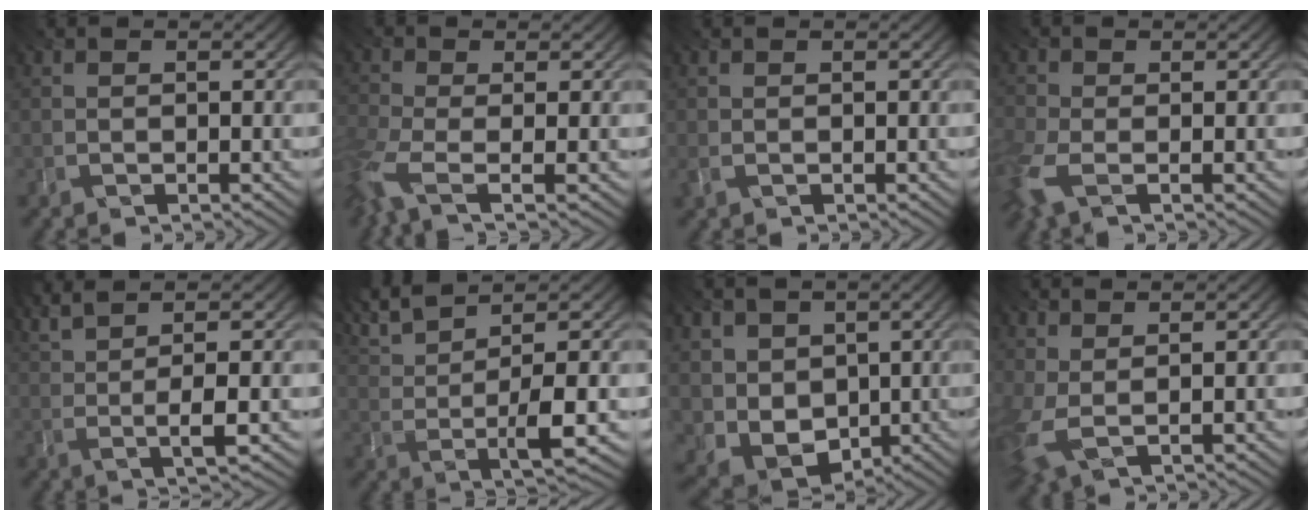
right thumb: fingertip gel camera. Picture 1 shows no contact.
{"total": 5.8, "force": [-2.9, 2.2, 4.6], "torque": [-0.114, -0.011, -0.073]}
{"total": 0.7, "force": [0.2, 0.2, 0.6], "torque": [-0.014, 0.006, 0.006]}
{"total": 4.9, "force": [-2.0, 2.8, 3.5], "torque": [-0.100, -0.011, -0.051]}
{"total": 6.3, "force": [2.5, 0.9, 5.7], "torque": [-0.104, 0.017, 0.039]}
{"total": 7.1, "force": [3.2, 1.5, 6.2], "torque": [-0.116, 0.009, 0.062]}
{"total": 7.8, "force": [1.3, 6.4, 4.2], "torque": [-0.121, -0.005, 0.023]}
{"total": 4.7, "force": [1.1, 2.2, 4.0], "torque": [-0.113, 0.005, 0.020]}